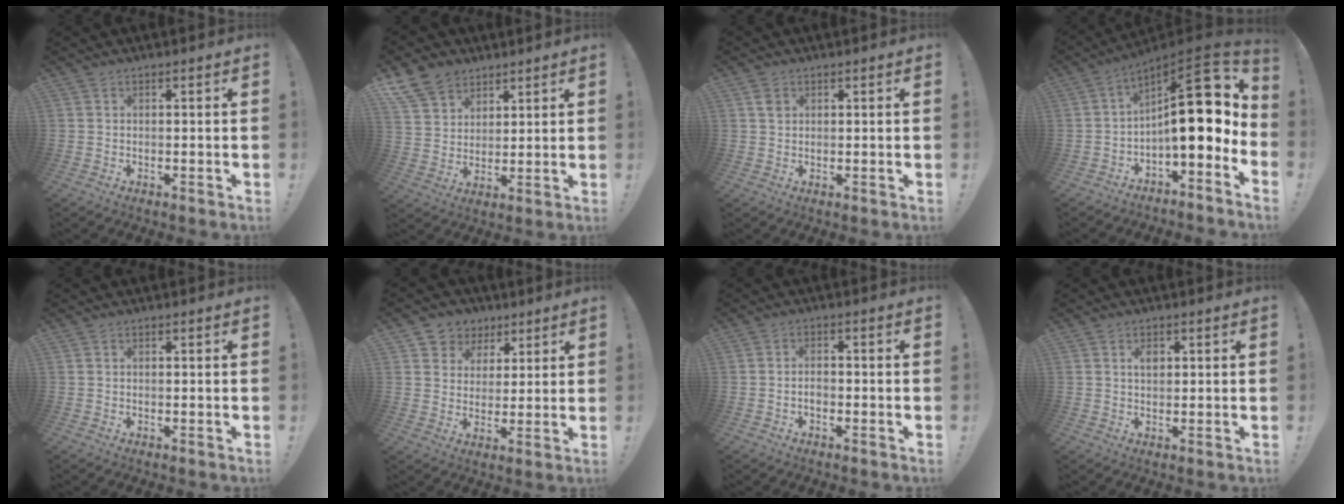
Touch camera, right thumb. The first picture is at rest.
{"total": 10.8, "force": [7.3, 7.4, 2.8], "torque": [-0.052, -0.047, 0.146]}
{"total": 2.9, "force": [1.1, 2.1, 1.7], "torque": [-0.018, -0.004, 0.018]}
{"total": 18.8, "force": [2.2, 6.9, 17.3], "torque": [-0.251, -0.015, 0.037]}
{"total": 0.0}
{"total": 7.1, "force": [3.0, 6.4, 0.8], "torque": [-0.011, -0.019, 0.062]}
{"total": 2.0, "force": [-0.8, 1.3, 1.3], "torque": [-0.022, 0.005, -0.014]}
{"total": 2.2, "force": [0.8, 1.4, 1.6], "torque": [-0.021, 0.000, 0.010]}